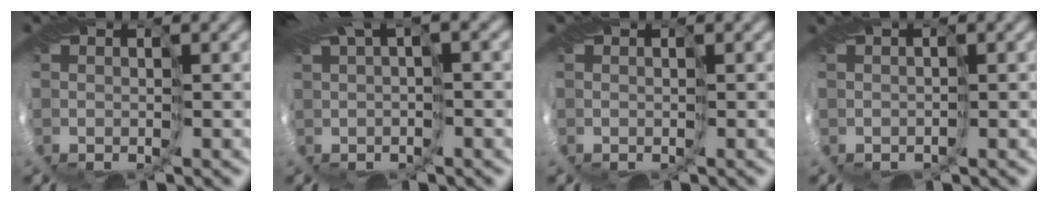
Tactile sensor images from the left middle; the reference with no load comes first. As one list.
[{"total": 8.0, "force": [2.7, 2.6, 7.0], "torque": [-0.133, 0.018, 0.055]}, {"total": 0.0}, {"total": 1.1, "force": [0.6, 0.4, 0.9], "torque": [-0.016, 0.007, 0.014]}]